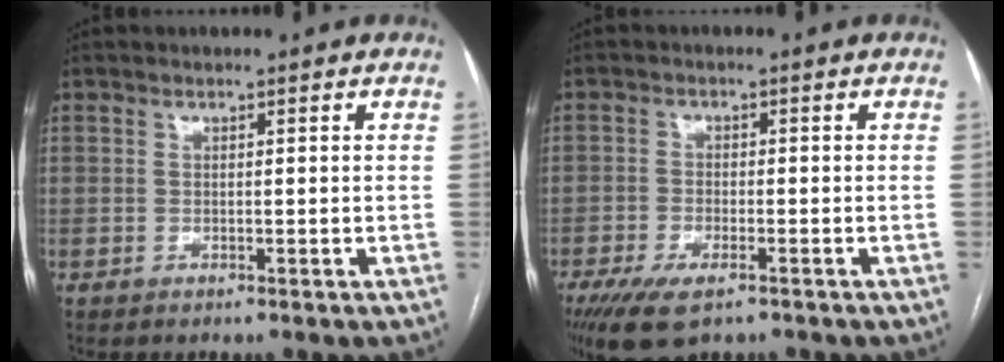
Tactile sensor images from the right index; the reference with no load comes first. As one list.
[{"total": 7.4, "force": [-4.8, 2.7, 5.0], "torque": [-0.090, -0.015, -0.081]}]